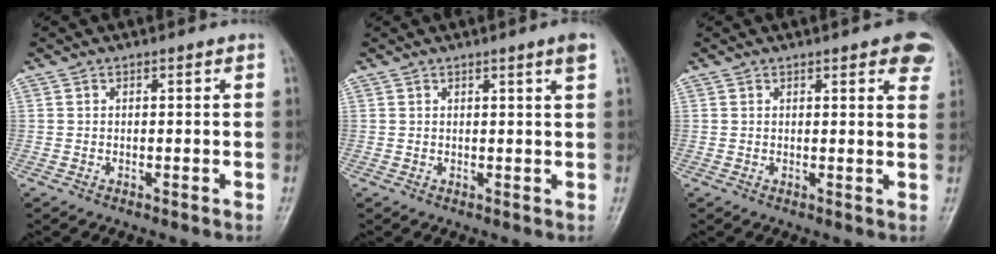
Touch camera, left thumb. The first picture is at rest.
{"total": 2.3, "force": [1.3, -0.4, 1.9], "torque": [-0.029, -0.009, 0.019]}
{"total": 6.6, "force": [3.9, 1.9, 5.0], "torque": [-0.039, -0.008, 0.037]}